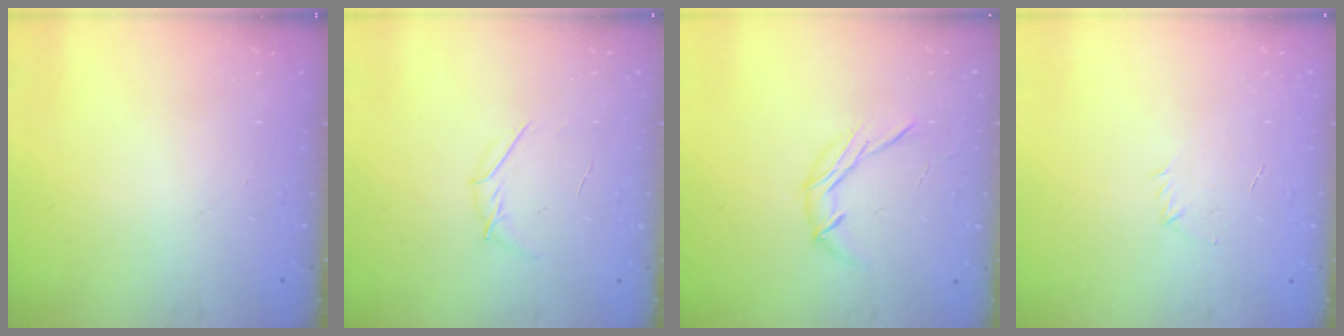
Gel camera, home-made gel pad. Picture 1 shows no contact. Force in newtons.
{"total": 3.9, "press": 3.7, "slide": 1.1}
{"total": 6.8, "press": 6.8, "slide": 0.3}
{"total": 2.8, "press": 2.7, "slide": 0.8}